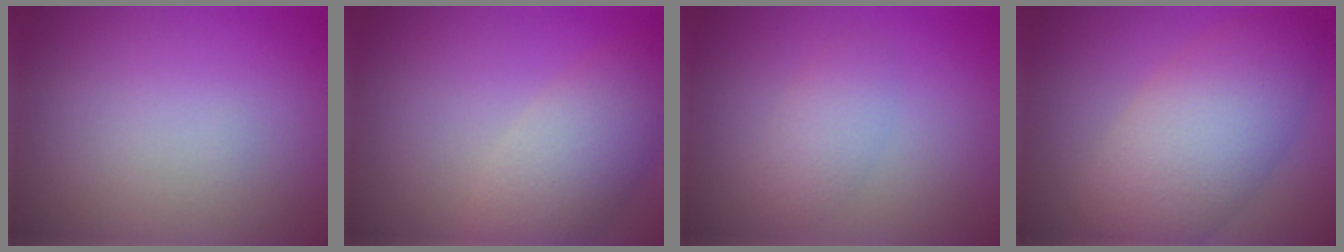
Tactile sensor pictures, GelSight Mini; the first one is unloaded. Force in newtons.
{"total": 4.9, "press": 4.9, "slide": 0.3}
{"total": 2.1, "press": 2.1, "slide": 0.0}
{"total": 7.8, "press": 7.8, "slide": 0.6}